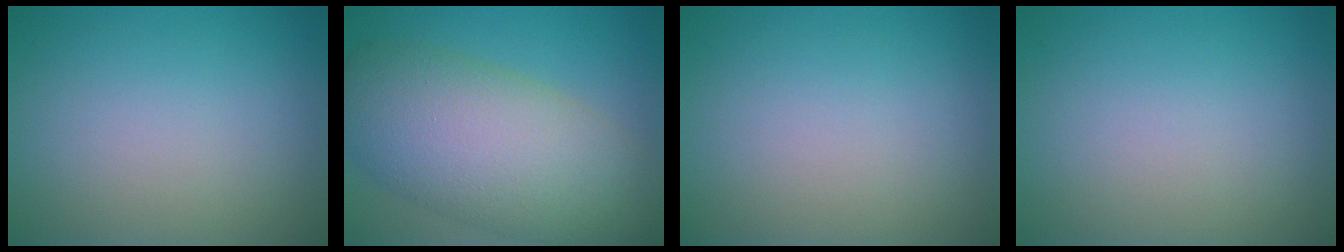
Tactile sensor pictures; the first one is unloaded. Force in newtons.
{"total": 11.2, "press": 11.1, "slide": 0.5}
{"total": 0.0}
{"total": 0.0}